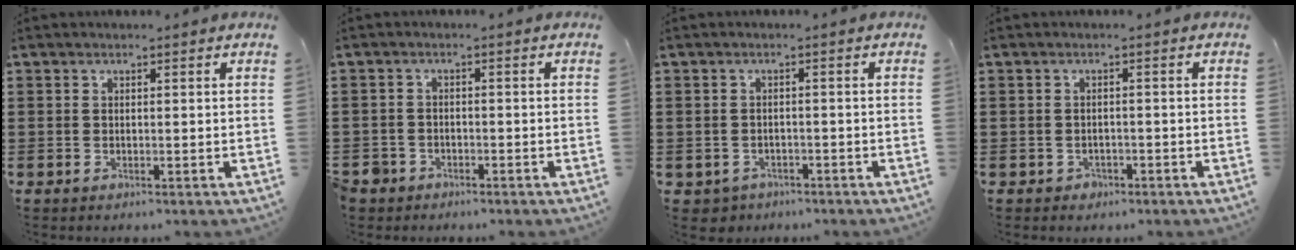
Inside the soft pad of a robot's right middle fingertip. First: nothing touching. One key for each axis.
{"total": 2.4, "fx": -2.1, "fy": 1.1, "fz": -0.1, "tx": -0.013, "ty": -0.005, "tz": -0.049}
{"total": 1.4, "fx": -1.2, "fy": 0.7, "fz": -0.2, "tx": -0.004, "ty": 0.002, "tz": -0.029}
{"total": 0.9, "fx": -0.7, "fy": 0.6, "fz": 0.1, "tx": -0.005, "ty": 0.001, "tz": -0.017}